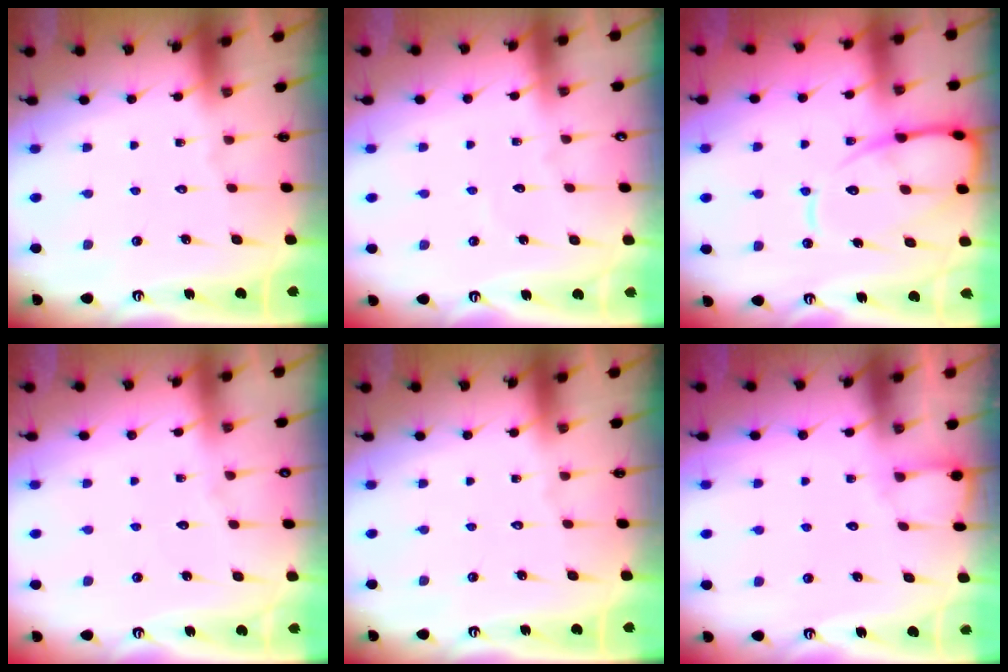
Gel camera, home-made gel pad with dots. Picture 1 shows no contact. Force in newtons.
{"total": 2.7, "press": 2.7, "slide": 0.2}
{"total": 13.5, "press": 13.5, "slide": 1.5}
{"total": 2.7, "press": 2.6, "slide": 0.5}
{"total": 0.0}
{"total": 3.8, "press": 3.8, "slide": 0.4}